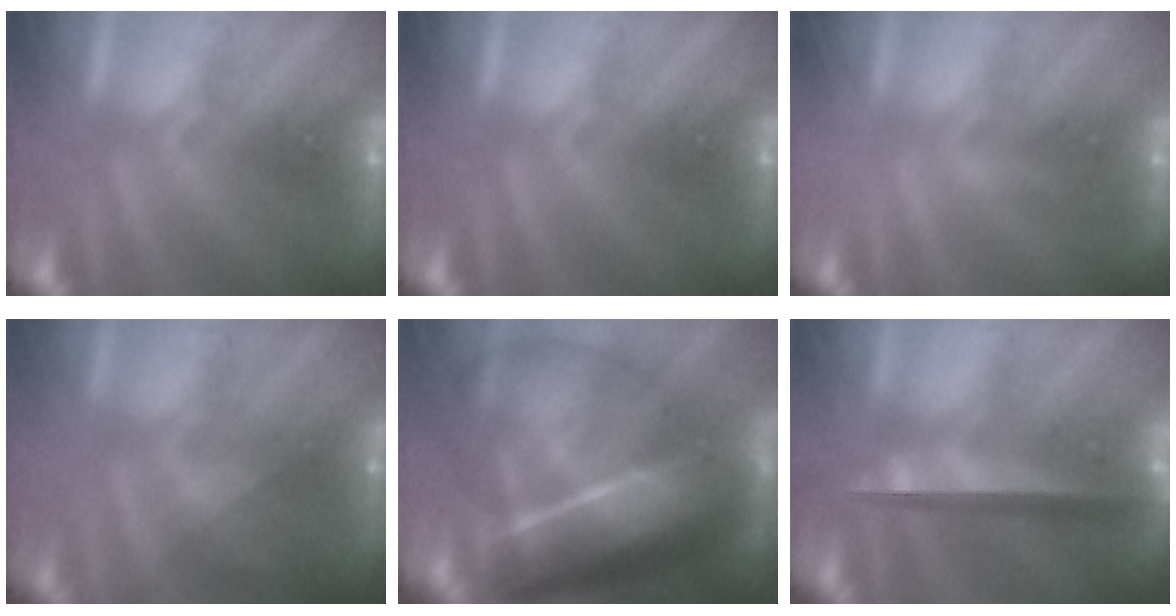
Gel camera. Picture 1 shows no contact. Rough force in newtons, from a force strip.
{"total": 0.0}
{"total": 2.8}
{"total": 1.7}
{"total": 7.3}
{"total": 10.9}